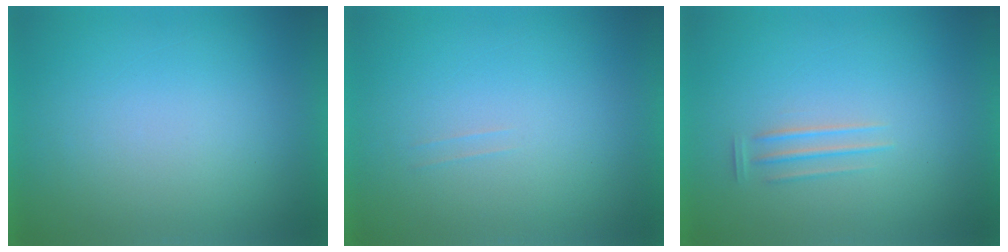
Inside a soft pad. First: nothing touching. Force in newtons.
{"total": 1.0}
{"total": 1.2}